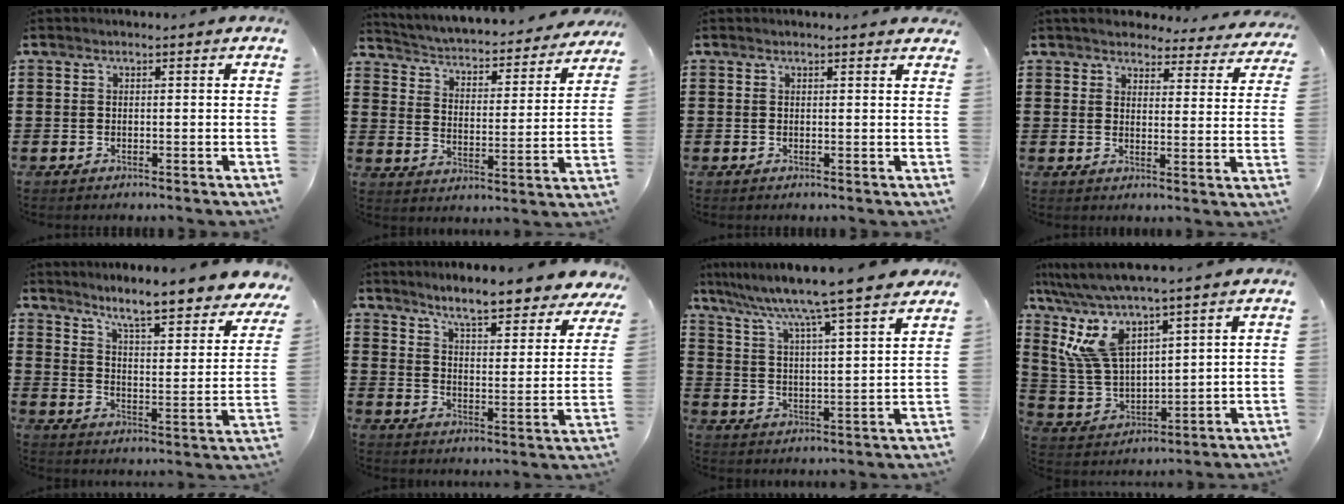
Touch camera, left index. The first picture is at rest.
{"total": 2.7, "force": [2.7, 0.0, 0.6], "torque": [-0.030, -0.033, 0.034]}
{"total": 0.8, "force": [0.7, 0.0, 0.4], "torque": [-0.009, -0.001, 0.014]}
{"total": 3.9, "force": [3.8, 0.8, 0.2], "torque": [-0.020, -0.022, 0.065]}
{"total": 6.7, "force": [5.9, -0.6, 3.1], "torque": [-0.077, -0.056, 0.091]}
{"total": 6.9, "force": [6.3, -0.3, 2.7], "torque": [-0.072, -0.048, 0.104]}
{"total": 7.6, "force": [6.8, -1.5, 3.0], "torque": [-0.089, -0.054, 0.106]}
{"total": 9.7, "force": [5.7, 3.1, 7.2], "torque": [-0.185, -0.031, 0.097]}